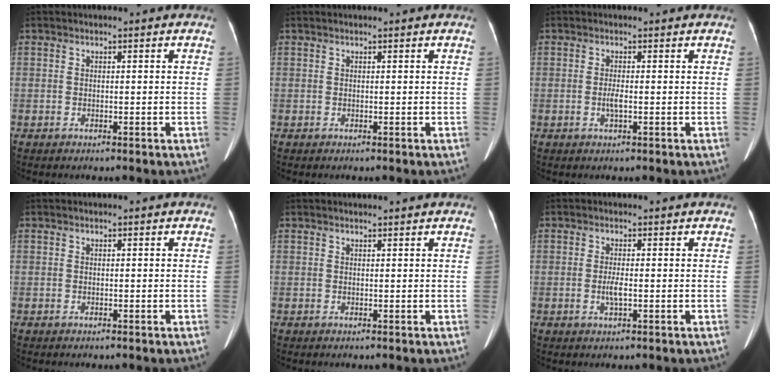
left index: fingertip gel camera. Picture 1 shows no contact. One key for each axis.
{"total": 0.0}
{"total": 1.3, "fx": -0.2, "fy": 0.1, "fz": 1.3, "tx": -0.026, "ty": 0.000, "tz": -0.005}
{"total": 0.0}
{"total": 1.9, "fx": 1.9, "fy": 0.1, "fz": 0.4, "tx": -0.009, "ty": 0.016, "tz": 0.024}
{"total": 1.8, "fx": -0.2, "fy": 0.2, "fz": 1.7, "tx": -0.036, "ty": -0.001, "tz": -0.003}